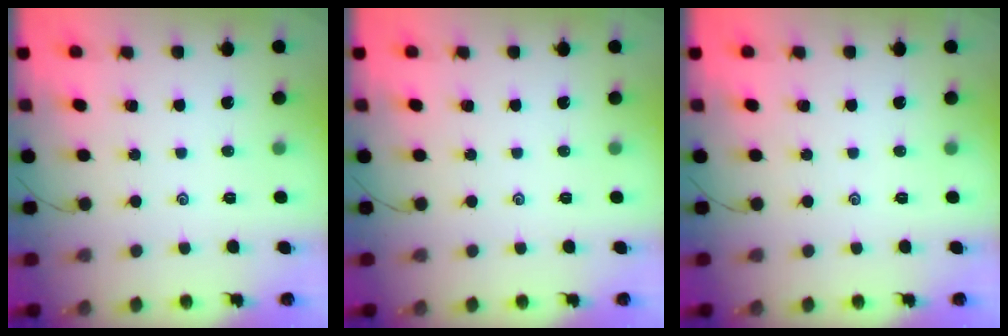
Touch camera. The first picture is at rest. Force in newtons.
{"total": 0.0}
{"total": 0.0}